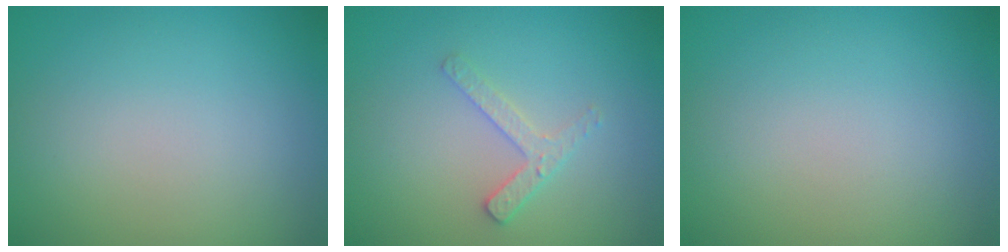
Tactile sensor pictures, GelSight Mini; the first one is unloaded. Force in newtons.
{"total": 1.9, "press": 1.8, "slide": 0.4}
{"total": 0.0}